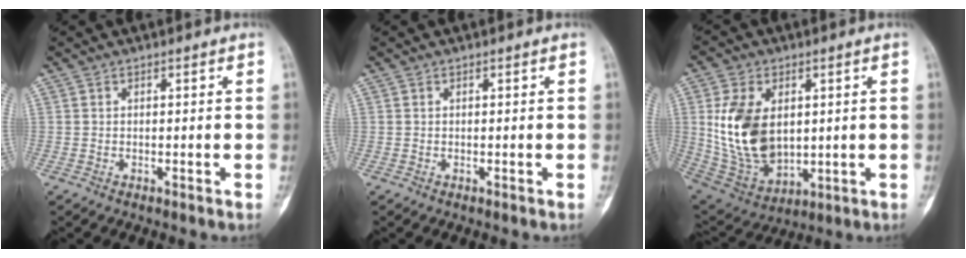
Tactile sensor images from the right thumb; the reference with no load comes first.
{"total": 0.0}
{"total": 16.5, "force": [2.5, 10.6, 12.5], "torque": [-0.220, -0.018, 0.067]}